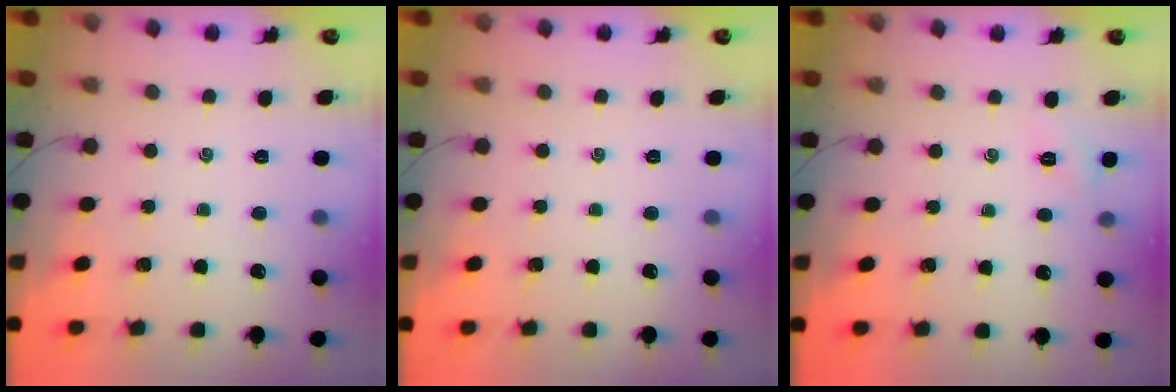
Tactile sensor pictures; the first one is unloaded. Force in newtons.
{"total": 0.0}
{"total": 2.5, "press": 2.4, "slide": 0.7}